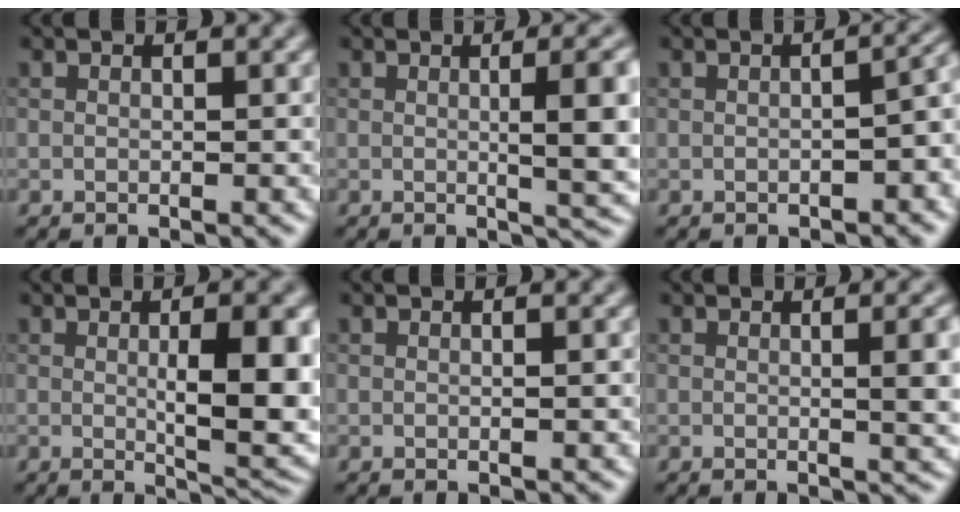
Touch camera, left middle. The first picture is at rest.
{"total": 7.1, "force": [0.5, 1.9, 6.8], "torque": [-0.073, 0.004, 0.007]}
{"total": 3.8, "force": [-0.9, 1.5, 3.4], "torque": [-0.037, 0.004, -0.005]}
{"total": 7.4, "force": [0.2, 1.9, 7.2], "torque": [-0.102, -0.008, 0.009]}
{"total": 0.5, "force": [0.0, 0.1, 0.5], "torque": [-0.008, 0.000, 0.001]}
{"total": 4.9, "force": [0.4, 1.5, 4.6], "torque": [-0.047, 0.008, 0.003]}